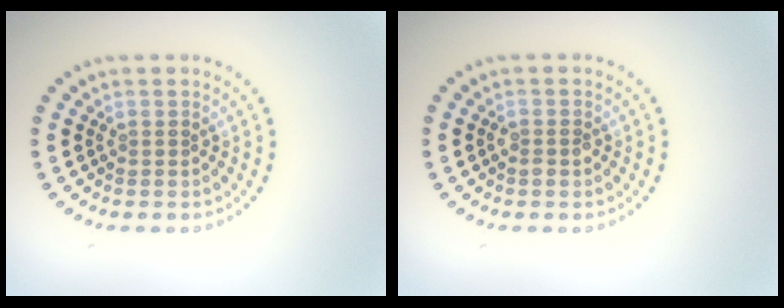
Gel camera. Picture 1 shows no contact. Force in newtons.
{"total": 1.1, "press": 1.0, "slide": 0.2}